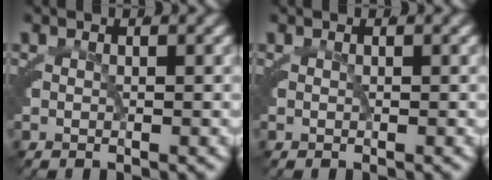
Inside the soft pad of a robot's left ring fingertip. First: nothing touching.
{"total": 0.0}